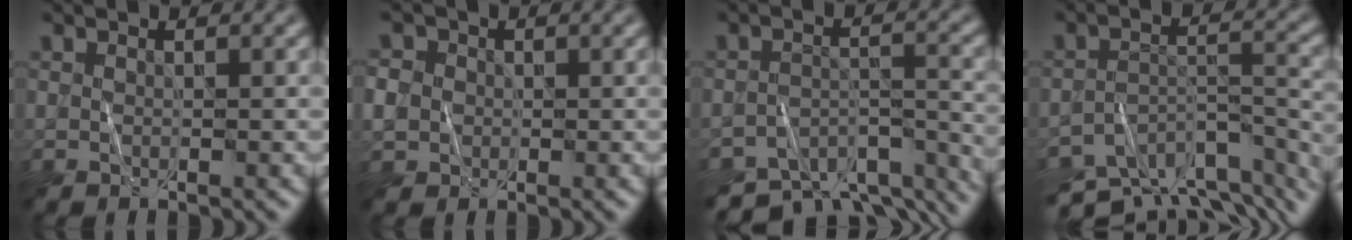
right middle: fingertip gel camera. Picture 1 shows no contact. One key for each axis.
{"total": 3.4, "fx": 0.1, "fy": 3.2, "fz": 1.2, "tx": -0.022, "ty": 0.016, "tz": -0.011}
{"total": 9.5, "fx": -8.4, "fy": 3.2, "fz": 3.2, "tx": -0.050, "ty": -0.008, "tz": -0.111}
{"total": 9.9, "fx": -8.0, "fy": 3.5, "fz": 4.7, "tx": -0.086, "ty": -0.013, "tz": -0.114}